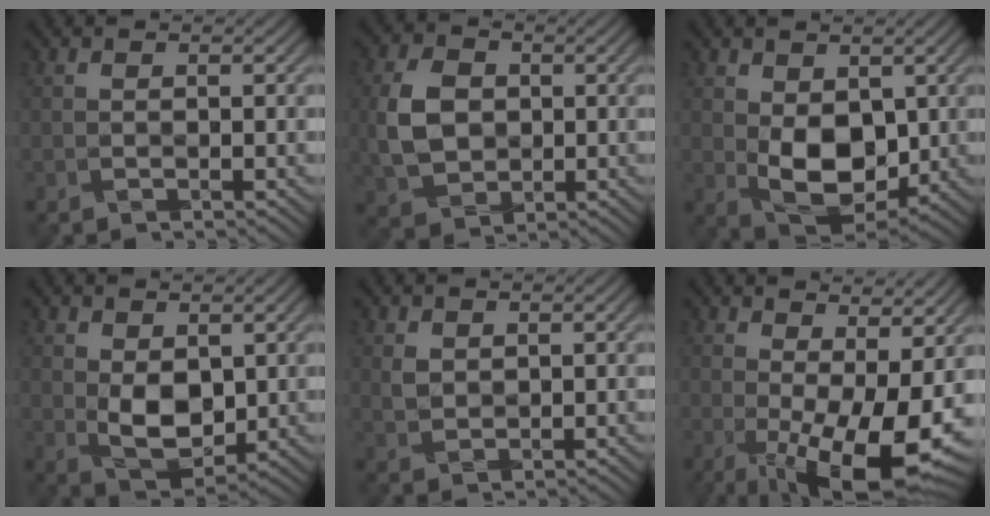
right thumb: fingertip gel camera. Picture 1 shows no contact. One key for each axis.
{"total": 7.8, "fx": -0.1, "fy": 6.1, "fz": 4.8, "tx": -0.120, "ty": 0.001, "tz": -0.008}
{"total": 7.7, "fx": 0.4, "fy": 5.1, "fz": 5.8, "tx": -0.121, "ty": -0.009, "tz": 0.009}
{"total": 5.8, "fx": 0.6, "fy": 3.7, "fz": 4.4, "tx": -0.094, "ty": -0.008, "tz": 0.012}
{"total": 2.1, "fx": 0.9, "fy": 1.6, "fz": 1.0, "tx": -0.026, "ty": -0.002, "tz": 0.017}
{"total": 13.2, "fx": -0.4, "fy": 5.0, "fz": 12.2, "tx": -0.173, "ty": 0.002, "tz": 0.008}